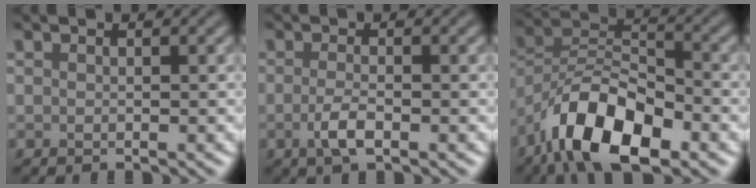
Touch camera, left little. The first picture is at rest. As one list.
[{"total": 2.3, "force": [-0.8, 0.7, 2.1], "torque": [-0.043, 0.000, -0.021]}, {"total": 10.8, "force": [-6.4, 4.6, 7.4], "torque": [-0.121, 0.009, -0.127]}]